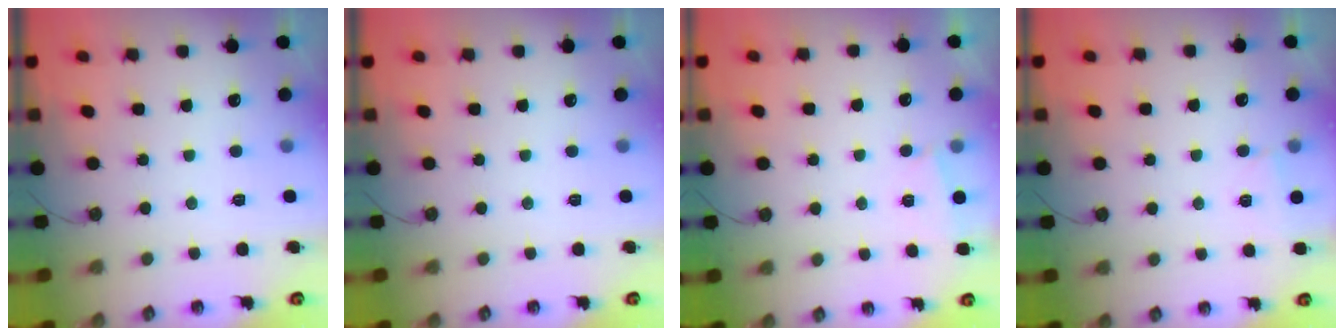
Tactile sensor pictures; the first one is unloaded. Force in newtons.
{"total": 0.0}
{"total": 1.5, "press": 1.4, "slide": 0.4}
{"total": 2.1, "press": 2.1, "slide": 0.4}